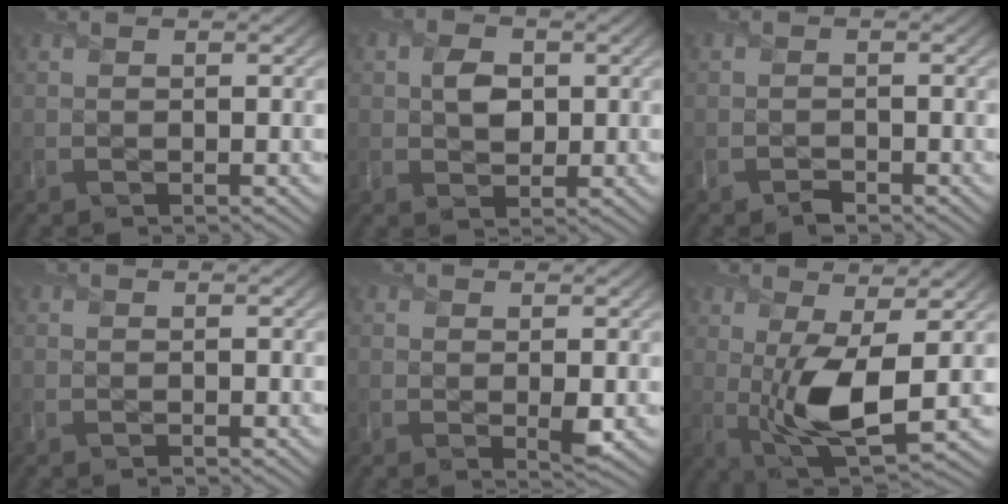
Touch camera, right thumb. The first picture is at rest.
{"total": 3.6, "force": [0.5, 2.8, 2.2], "torque": [-0.047, -0.004, 0.002]}
{"total": 1.4, "force": [-1.0, 0.8, 0.5], "torque": [-0.009, -0.004, -0.024]}
{"total": 0.5, "force": [-0.3, 0.3, 0.2], "torque": [-0.004, -0.006, -0.008]}
{"total": 1.6, "force": [0.1, 0.8, 1.4], "torque": [-0.024, -0.011, 0.001]}
{"total": 8.6, "force": [0.0, 3.4, 8.0], "torque": [-0.164, -0.009, 0.002]}